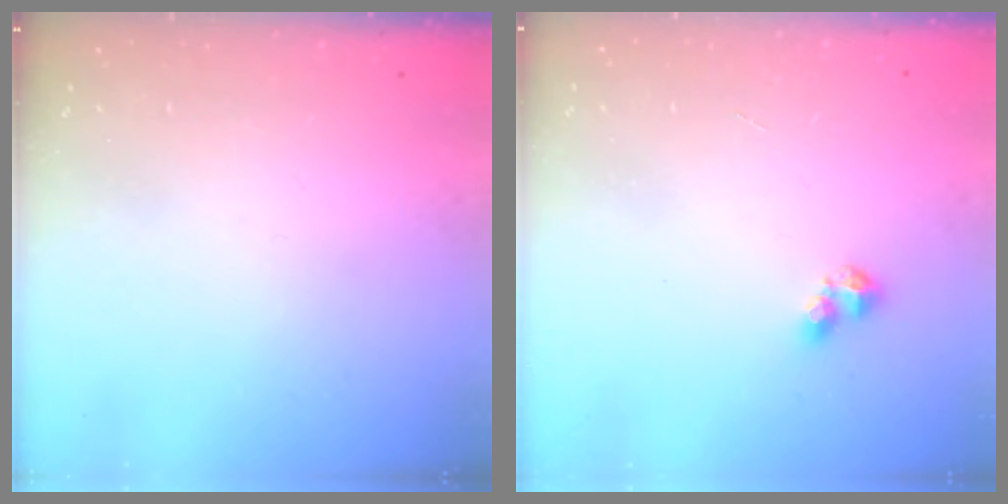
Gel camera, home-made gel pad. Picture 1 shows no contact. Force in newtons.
{"total": 3.4, "press": 3.4, "slide": 0.5}